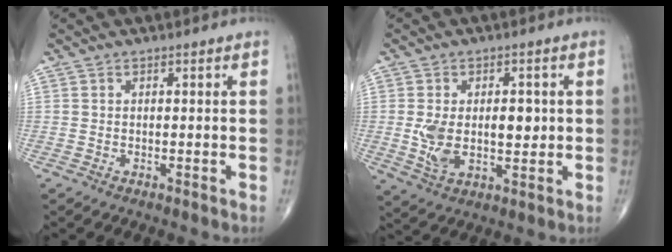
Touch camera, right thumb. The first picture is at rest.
{"total": 9.8, "force": [0.3, 5.6, 8.0], "torque": [-0.128, -0.004, 0.015]}